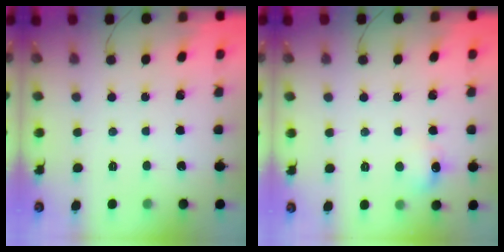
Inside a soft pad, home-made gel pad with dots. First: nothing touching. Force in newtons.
{"total": 7.4, "press": 7.3, "slide": 1.3}